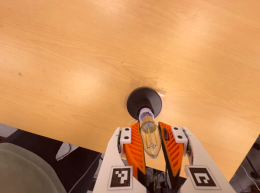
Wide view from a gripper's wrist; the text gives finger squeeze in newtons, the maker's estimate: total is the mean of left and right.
{"total": 20.5, "left": 23.4, "right": 17.6}